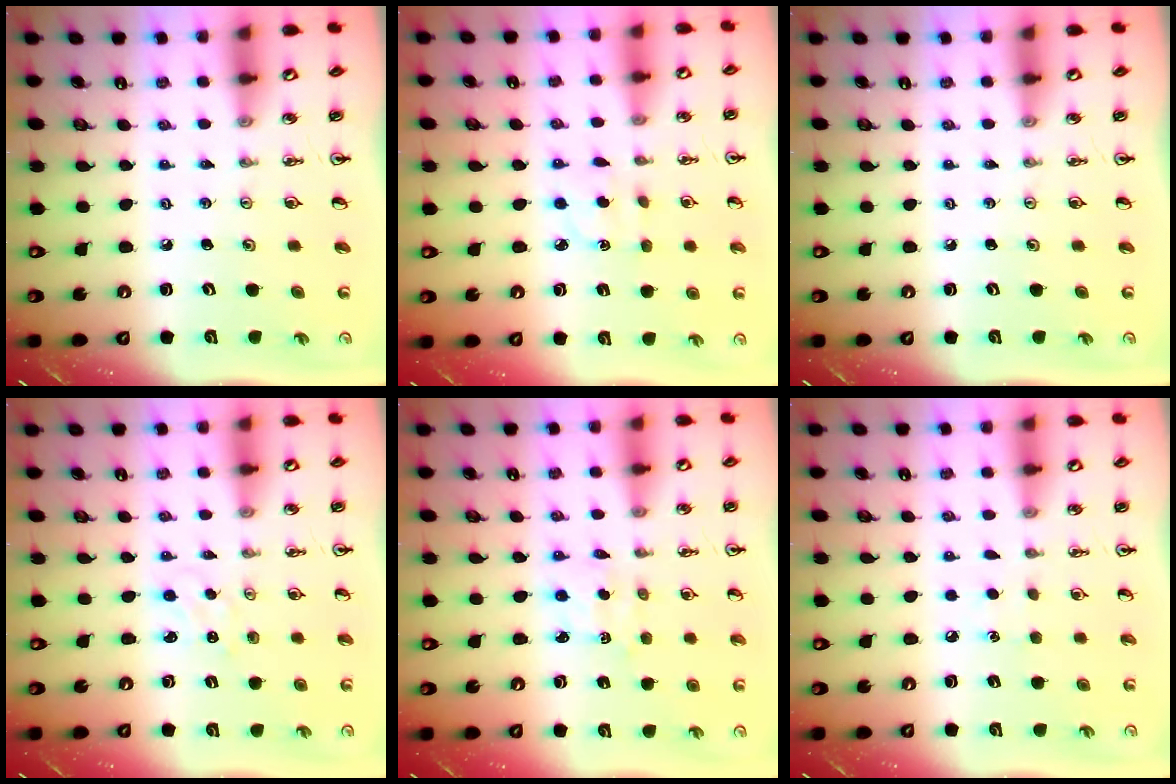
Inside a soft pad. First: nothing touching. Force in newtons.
{"total": 3.0, "press": 2.9, "slide": 0.8}
{"total": 0.0}
{"total": 0.5, "press": 0.5, "slide": 0.1}
{"total": 1.8, "press": 1.8, "slide": 0.5}
{"total": 5.1, "press": 5.1, "slide": 0.5}